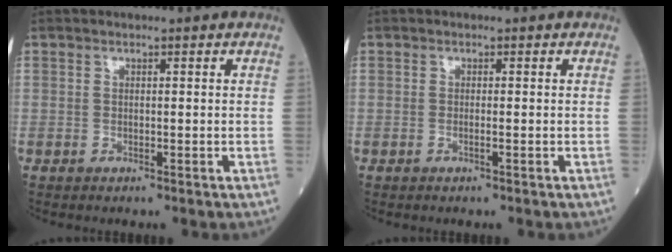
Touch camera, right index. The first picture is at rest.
{"total": 0.6, "force": [-0.2, -0.1, 0.5], "torque": [-0.010, 0.001, -0.005]}